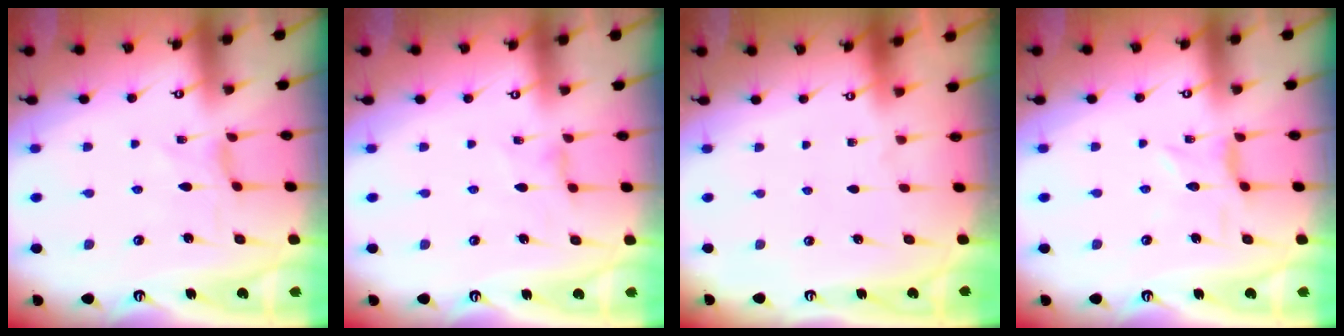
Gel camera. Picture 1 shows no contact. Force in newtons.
{"total": 2.5, "press": 2.4, "slide": 0.4}
{"total": 0.0}
{"total": 1.5, "press": 1.5, "slide": 0.2}